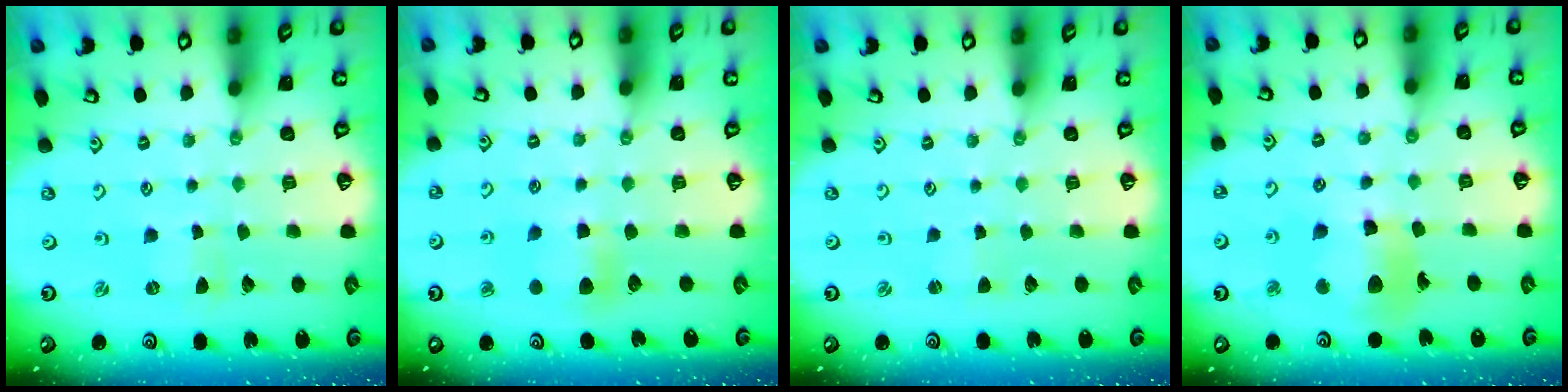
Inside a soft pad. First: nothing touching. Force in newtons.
{"total": 7.1, "press": 7.1, "slide": 0.7}
{"total": 1.0, "press": 1.0, "slide": 0.2}
{"total": 12.5, "press": 12.4, "slide": 1.5}